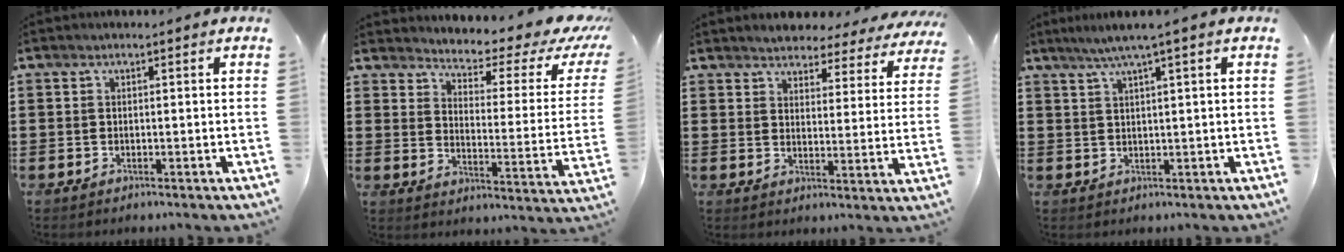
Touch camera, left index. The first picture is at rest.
{"total": 3.6, "force": [2.8, 0.8, 2.0], "torque": [-0.051, -0.034, 0.038]}
{"total": 3.8, "force": [3.8, 0.4, -0.1], "torque": [-0.022, -0.025, 0.064]}
{"total": 3.1, "force": [1.7, -0.4, 2.6], "torque": [-0.053, -0.002, 0.028]}